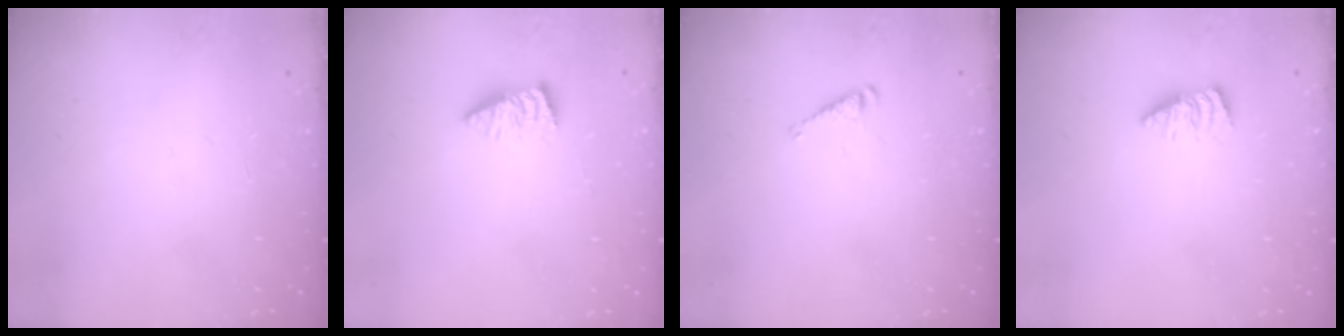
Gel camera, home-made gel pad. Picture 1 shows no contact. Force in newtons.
{"total": 1.7, "press": 1.7, "slide": 0.1}
{"total": 3.5, "press": 3.4, "slide": 0.5}
{"total": 1.4, "press": 1.3, "slide": 0.2}